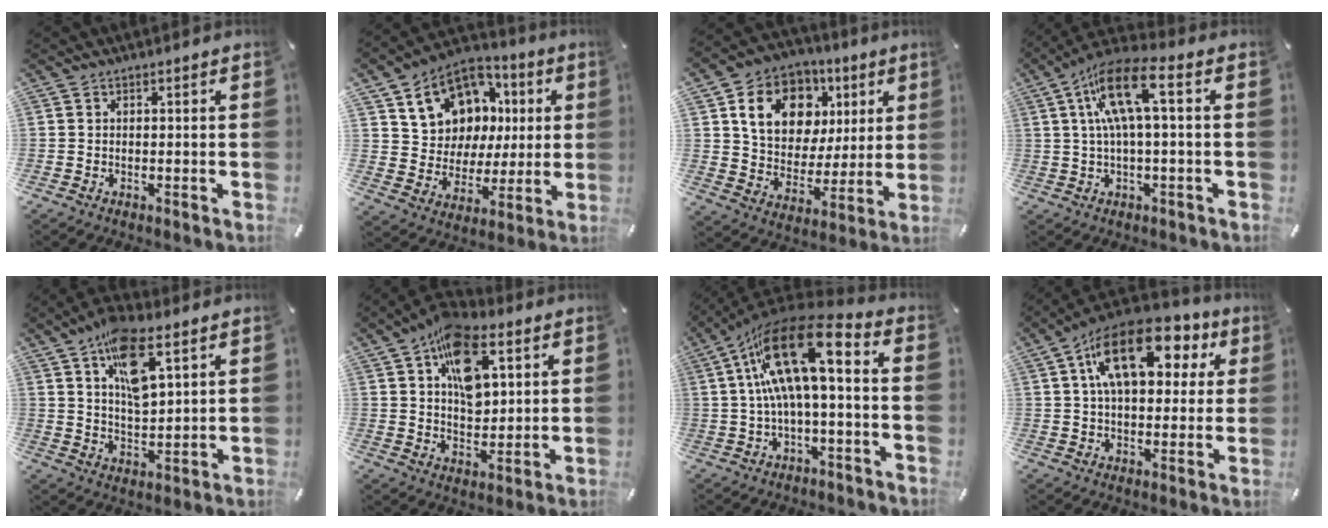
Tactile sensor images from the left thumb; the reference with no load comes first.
{"total": 13.7, "force": [5.6, 11.9, 4.0], "torque": [-0.072, -0.034, 0.116]}
{"total": 15.5, "force": [6.2, 12.3, 7.1], "torque": [-0.121, -0.016, 0.121]}
{"total": 12.5, "force": [2.2, 3.8, 11.7], "torque": [-0.232, 0.002, 0.039]}
{"total": 13.2, "force": [7.0, 6.0, 9.4], "torque": [-0.154, -0.021, 0.123]}
{"total": 15.0, "force": [5.8, 9.3, 10.2], "torque": [-0.158, -0.008, 0.106]}
{"total": 19.6, "force": [3.3, 7.5, 17.8], "torque": [-0.323, -0.008, 0.053]}
{"total": 17.8, "force": [7.1, 9.9, 13.0], "torque": [-0.216, -0.022, 0.118]}